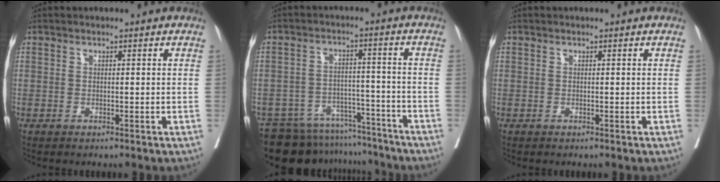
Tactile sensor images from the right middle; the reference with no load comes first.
{"total": 14.3, "force": [-13.1, 5.4, 2.3], "torque": [-0.038, 0.023, -0.183]}
{"total": 0.0}